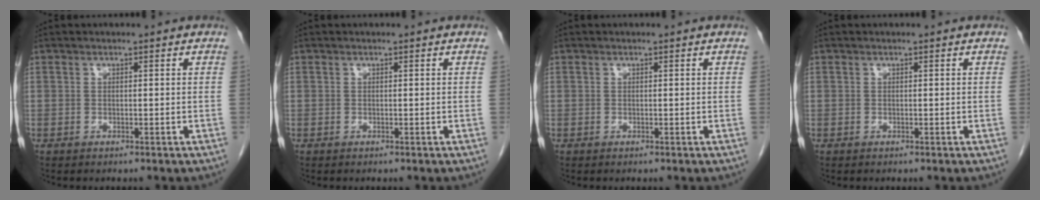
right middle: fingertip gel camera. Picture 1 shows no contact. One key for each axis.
{"total": 0.0}
{"total": 0.0}
{"total": 0.0}